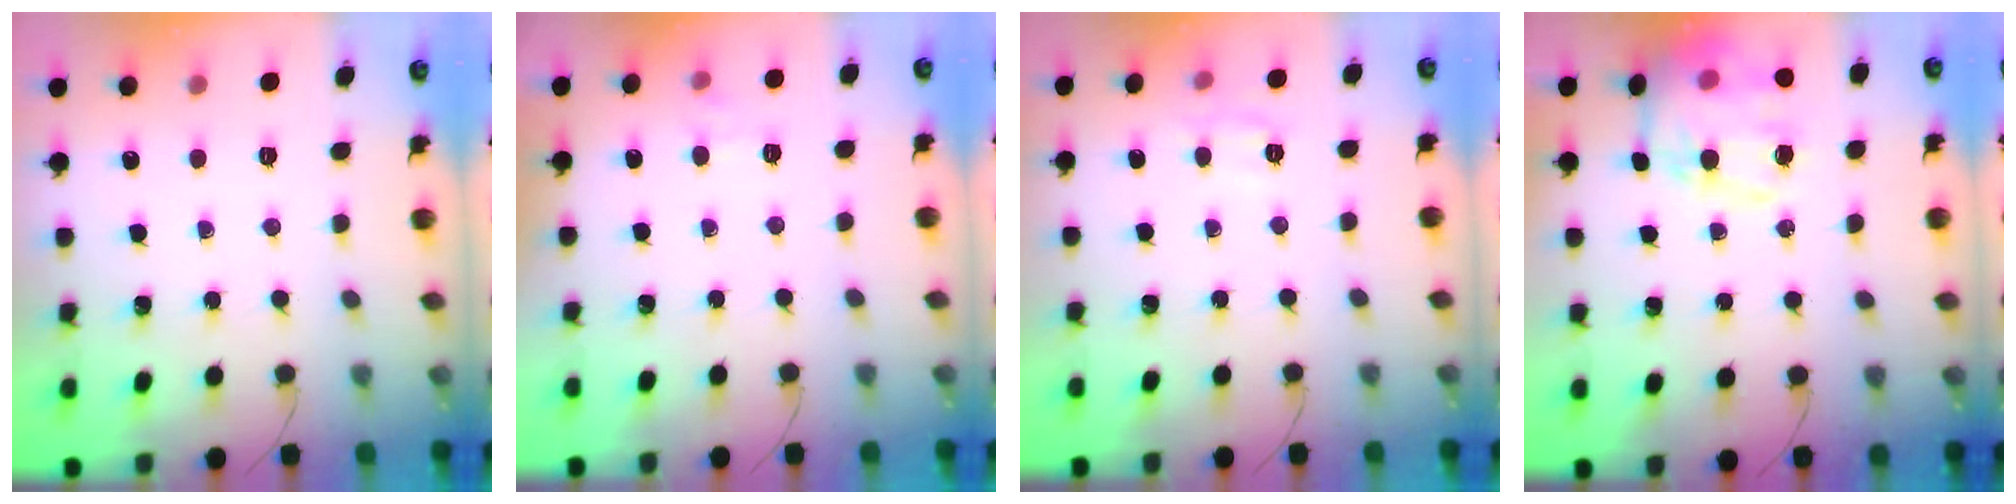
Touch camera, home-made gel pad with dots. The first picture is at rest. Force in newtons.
{"total": 5.1, "press": 4.8, "slide": 1.6}
{"total": 7.1, "press": 6.9, "slide": 1.7}
{"total": 15.5, "press": 15.2, "slide": 3.1}